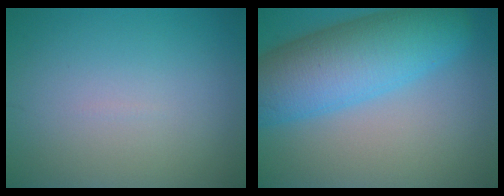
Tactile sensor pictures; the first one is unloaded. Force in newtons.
{"total": 9.9, "press": 9.9, "slide": 0.3}